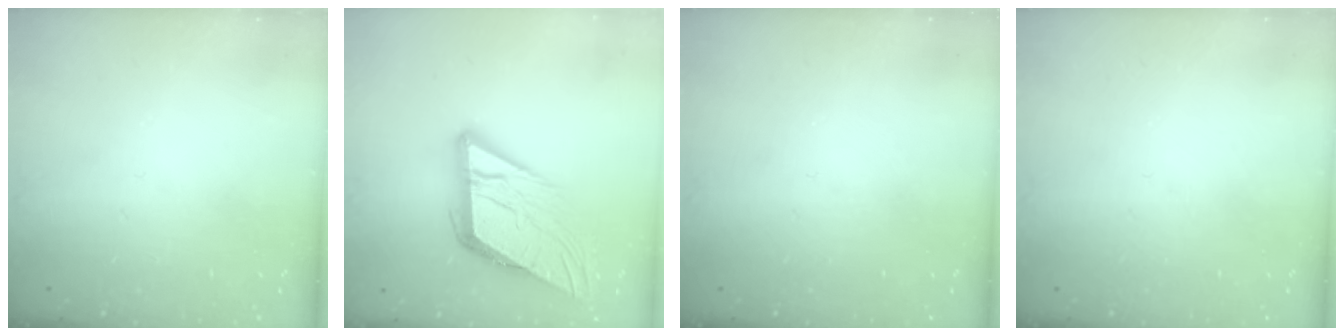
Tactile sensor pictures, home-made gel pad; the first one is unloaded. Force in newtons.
{"total": 13.7, "press": 13.5, "slide": 2.4}
{"total": 0.0}
{"total": 0.0}